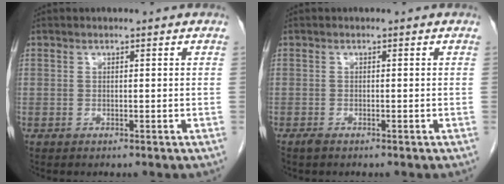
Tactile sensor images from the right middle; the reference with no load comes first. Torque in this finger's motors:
{"motor_torque": [0.17, -0.06, 0.02, 0.01]}